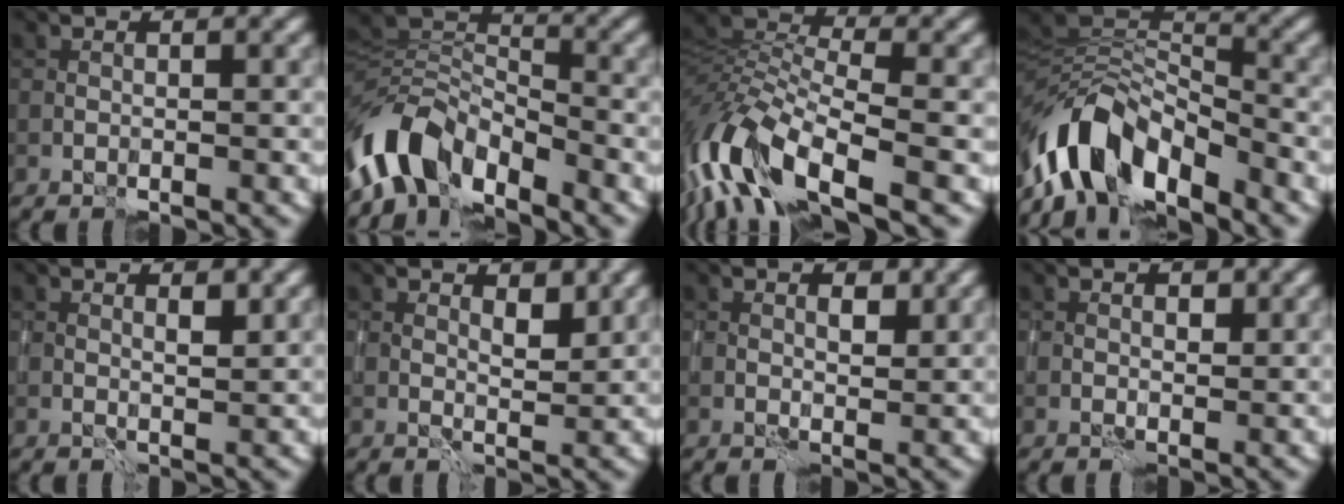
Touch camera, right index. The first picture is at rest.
{"total": 7.3, "force": [-4.6, 4.1, 3.9], "torque": [-0.061, -0.004, -0.093]}
{"total": 10.6, "force": [-4.8, 4.9, 8.1], "torque": [-0.163, -0.004, -0.101]}
{"total": 8.4, "force": [-5.3, 4.1, 5.0], "torque": [-0.076, 0.001, -0.100]}
{"total": 1.4, "force": [0.8, 0.3, 1.0], "torque": [-0.013, -0.003, 0.014]}
{"total": 1.9, "force": [1.2, 0.9, 1.1], "torque": [-0.014, -0.007, 0.022]}
{"total": 1.4, "force": [0.6, 0.9, 1.0], "torque": [-0.009, -0.003, 0.008]}
{"total": 1.0, "force": [0.3, 0.7, 0.6], "torque": [-0.001, -0.001, 0.004]}